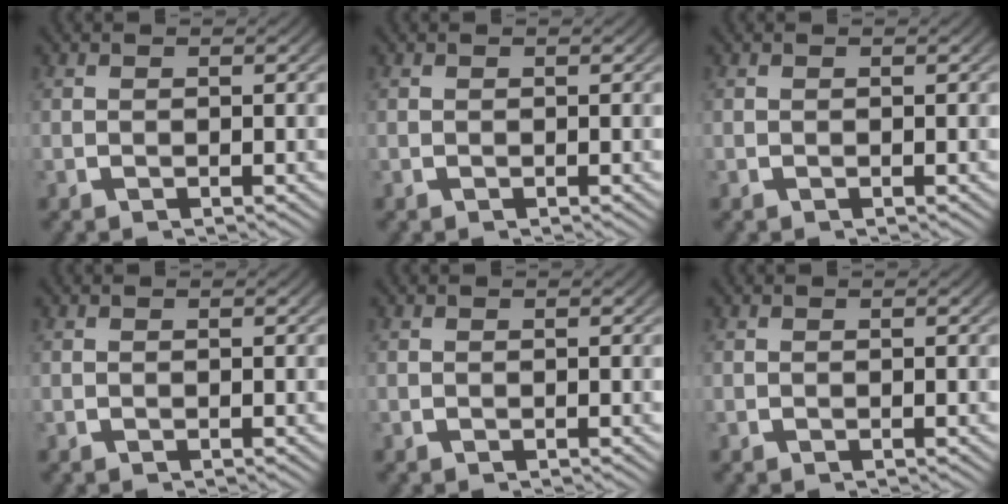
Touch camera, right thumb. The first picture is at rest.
{"total": 0.0}
{"total": 0.0}
{"total": 0.0}
{"total": 0.0}
{"total": 0.0}